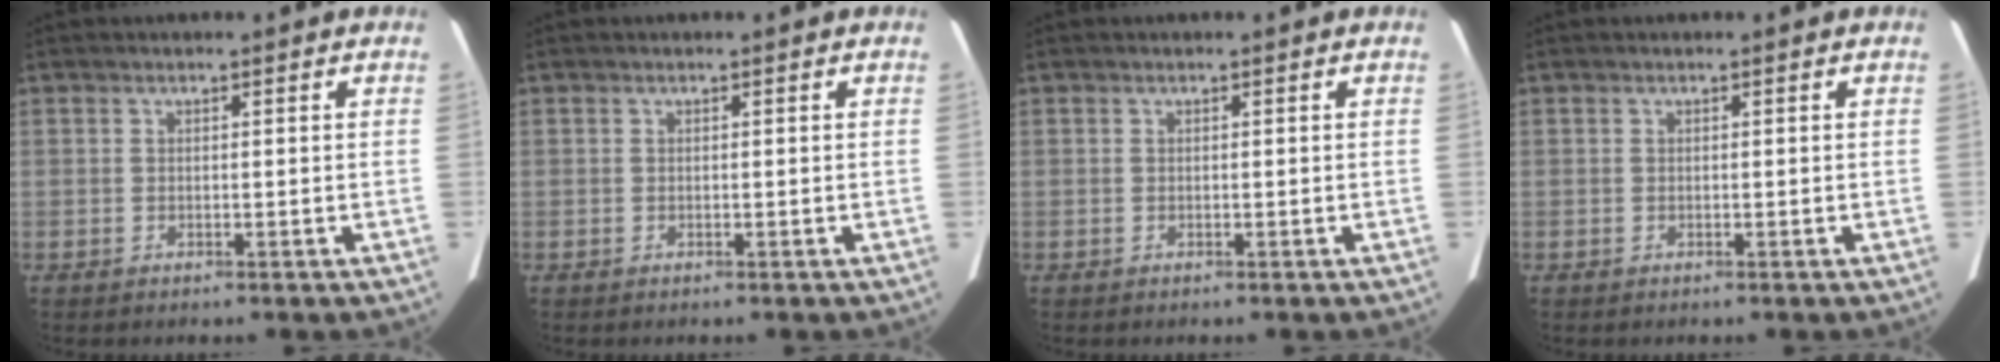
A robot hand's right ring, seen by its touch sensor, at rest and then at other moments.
{"total": 0.0}
{"total": 0.0}
{"total": 0.0}